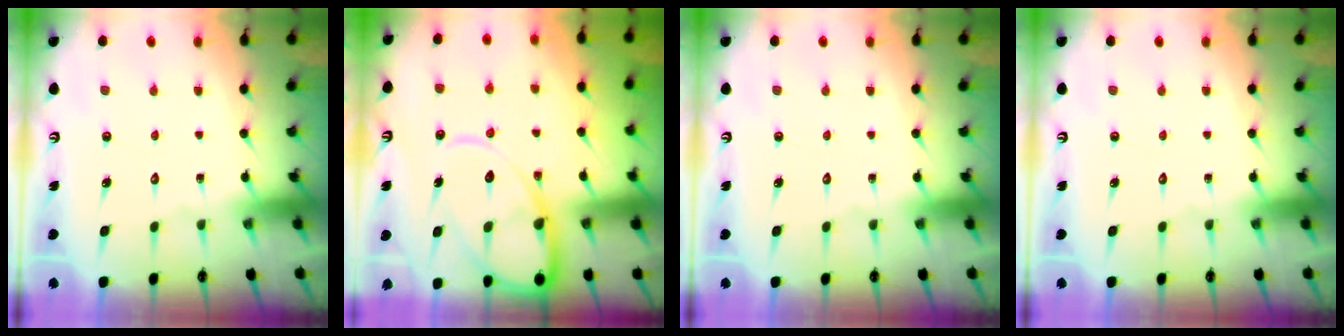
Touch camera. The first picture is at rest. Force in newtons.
{"total": 12.5, "press": 12.5, "slide": 1.2}
{"total": 0.0}
{"total": 0.0}